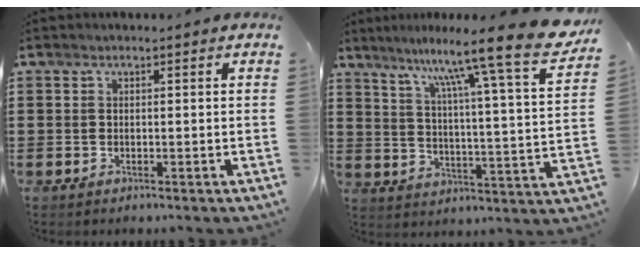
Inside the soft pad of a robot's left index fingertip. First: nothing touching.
{"total": 13.1, "force": [10.9, -0.9, 7.2], "torque": [-0.138, -0.087, 0.168]}